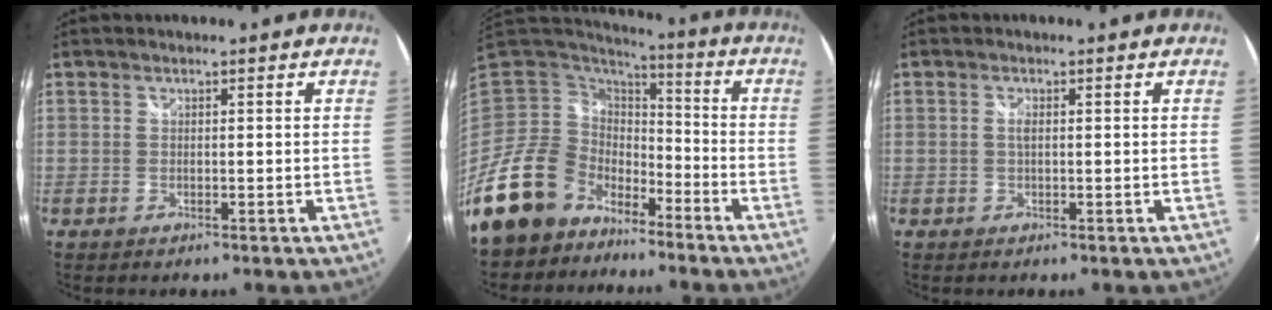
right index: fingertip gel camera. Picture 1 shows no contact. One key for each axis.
{"total": 16.6, "fx": -11.5, "fy": 10.9, "fz": 5.0, "tx": -0.137, "ty": 0.009, "tz": -0.199}
{"total": 1.1, "fx": 0.1, "fy": 0.3, "fz": 1.0, "tx": -0.021, "ty": 0.000, "tz": 0.000}